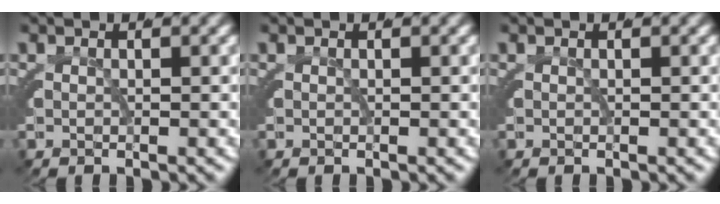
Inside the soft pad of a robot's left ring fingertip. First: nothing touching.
{"total": 0.0}
{"total": 0.0}